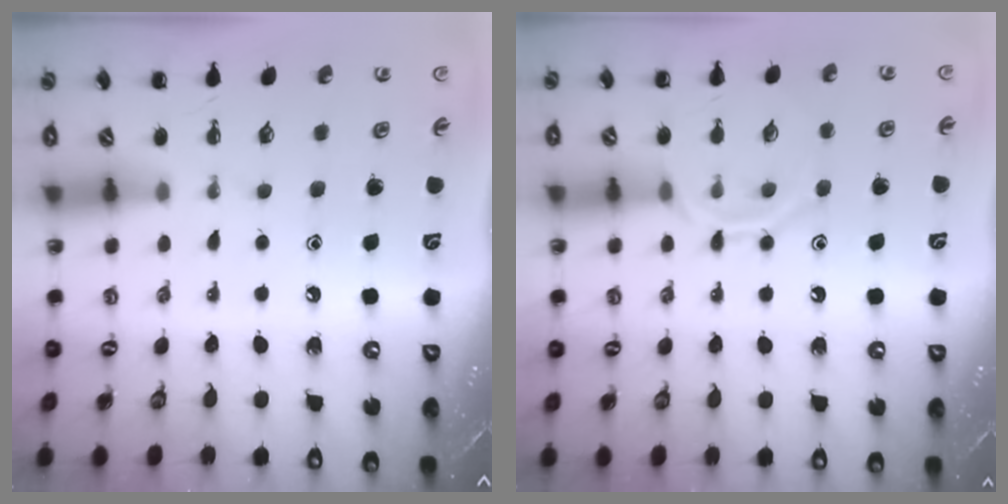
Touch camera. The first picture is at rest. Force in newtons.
{"total": 9.8, "press": 9.8, "slide": 0.7}